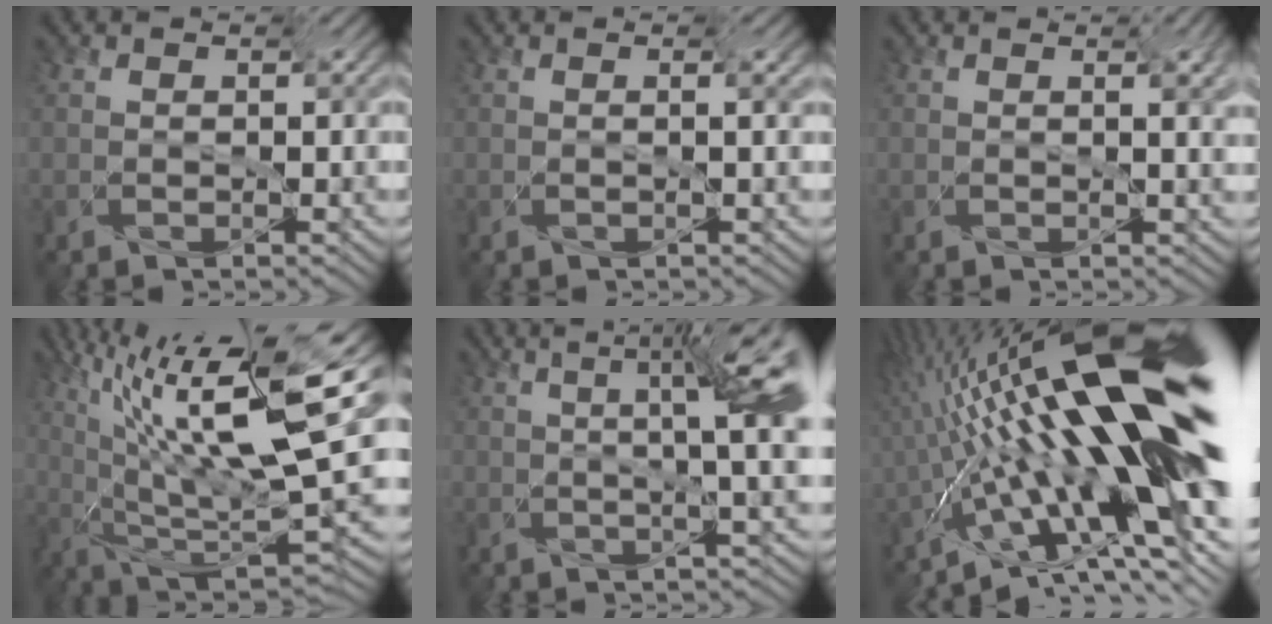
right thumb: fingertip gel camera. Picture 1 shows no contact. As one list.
[{"total": 1.2, "force": [0.2, -0.2, 1.1], "torque": [-0.015, 0.006, 0.001]}, {"total": 3.7, "force": [1.4, 0.9, 3.3], "torque": [-0.030, 0.011, 0.013]}, {"total": 16.9, "force": [4.8, 5.2, 15.4], "torque": [-0.251, 0.043, 0.085]}, {"total": 11.7, "force": [3.0, 3.2, 10.8], "torque": [-0.134, 0.032, 0.040]}, {"total": 19.3, "force": [-1.3, 4.8, 18.7], "torque": [-0.293, 0.033, -0.039]}]